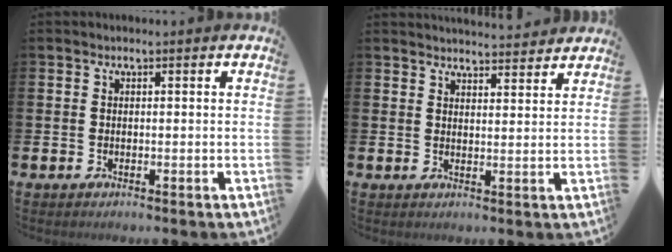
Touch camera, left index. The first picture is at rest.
{"total": 3.7, "force": [3.7, 0.1, -0.1], "torque": [-0.003, -0.023, 0.066]}